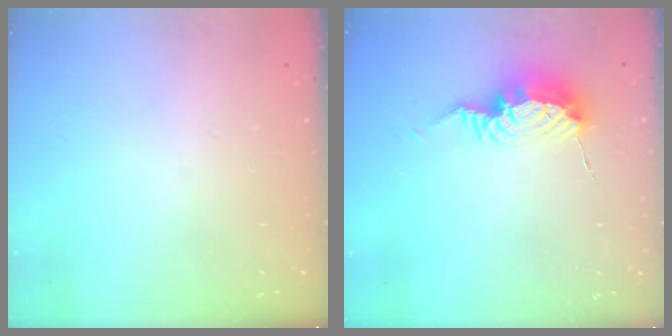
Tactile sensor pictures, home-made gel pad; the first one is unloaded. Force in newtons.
{"total": 10.5, "press": 10.4, "slide": 1.1}